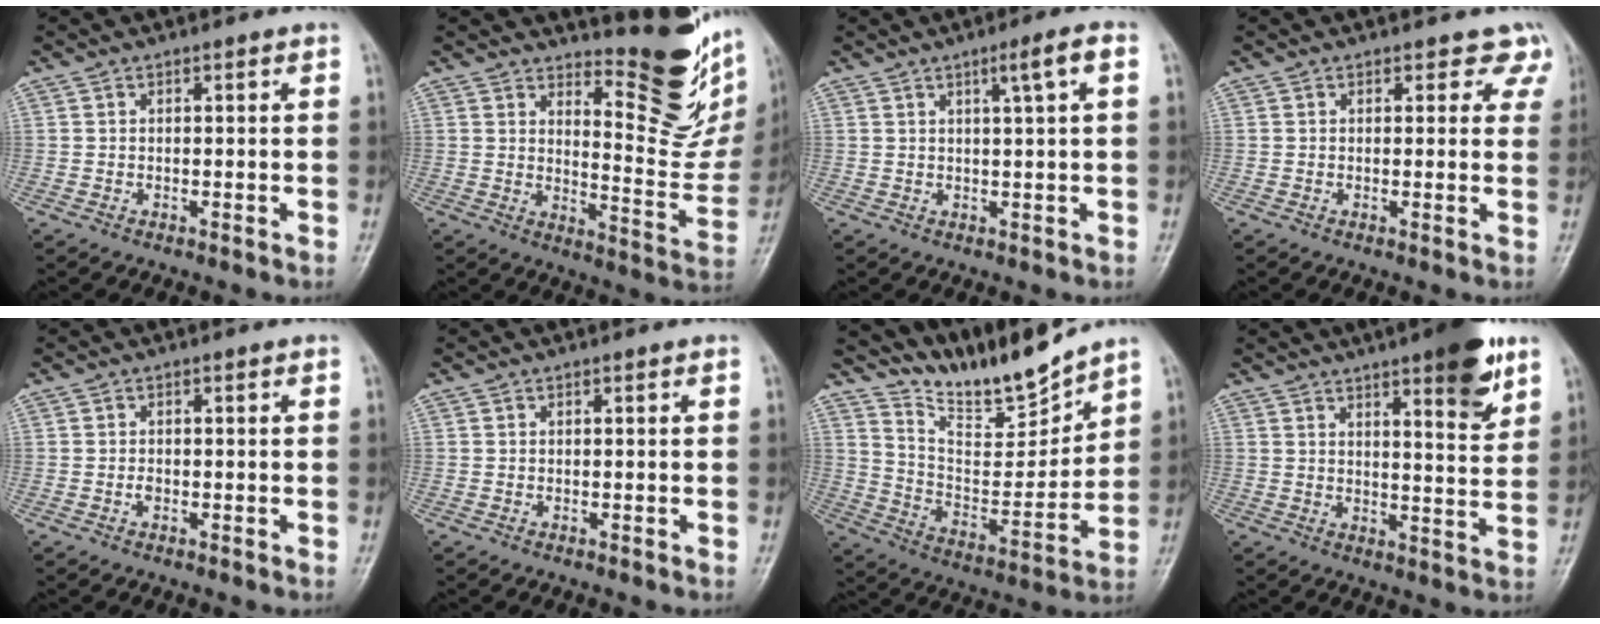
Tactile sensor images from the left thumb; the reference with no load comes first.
{"total": 16.1, "force": [11.8, 5.0, 9.7], "torque": [-0.086, -0.116, 0.162]}
{"total": 4.0, "force": [1.6, -0.1, 3.7], "torque": [-0.063, 0.002, 0.027]}
{"total": 4.1, "force": [3.1, 2.5, 1.0], "torque": [0.029, -0.013, 0.020]}
{"total": 1.0, "force": [-0.2, 0.7, 0.7], "torque": [-0.006, 0.002, -0.005]}
{"total": 0.0}
{"total": 14.1, "force": [13.1, 1.9, 4.7], "torque": [-0.049, -0.091, 0.246]}
{"total": 12.3, "force": [7.2, 2.9, 9.5], "torque": [-0.109, -0.038, 0.096]}